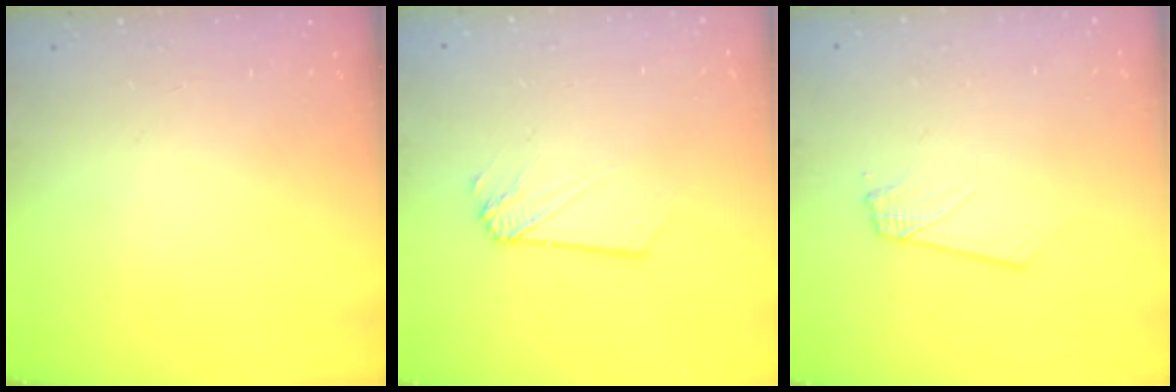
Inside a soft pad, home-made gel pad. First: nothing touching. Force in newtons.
{"total": 1.7, "press": 1.7, "slide": 0.2}
{"total": 2.9, "press": 2.9, "slide": 0.4}